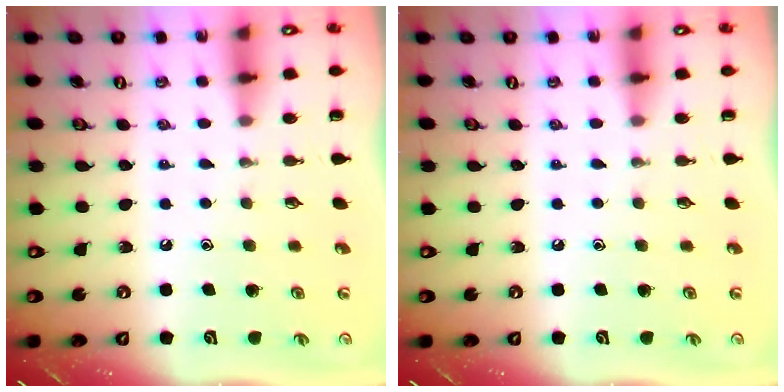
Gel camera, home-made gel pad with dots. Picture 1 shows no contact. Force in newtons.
{"total": 0.0}